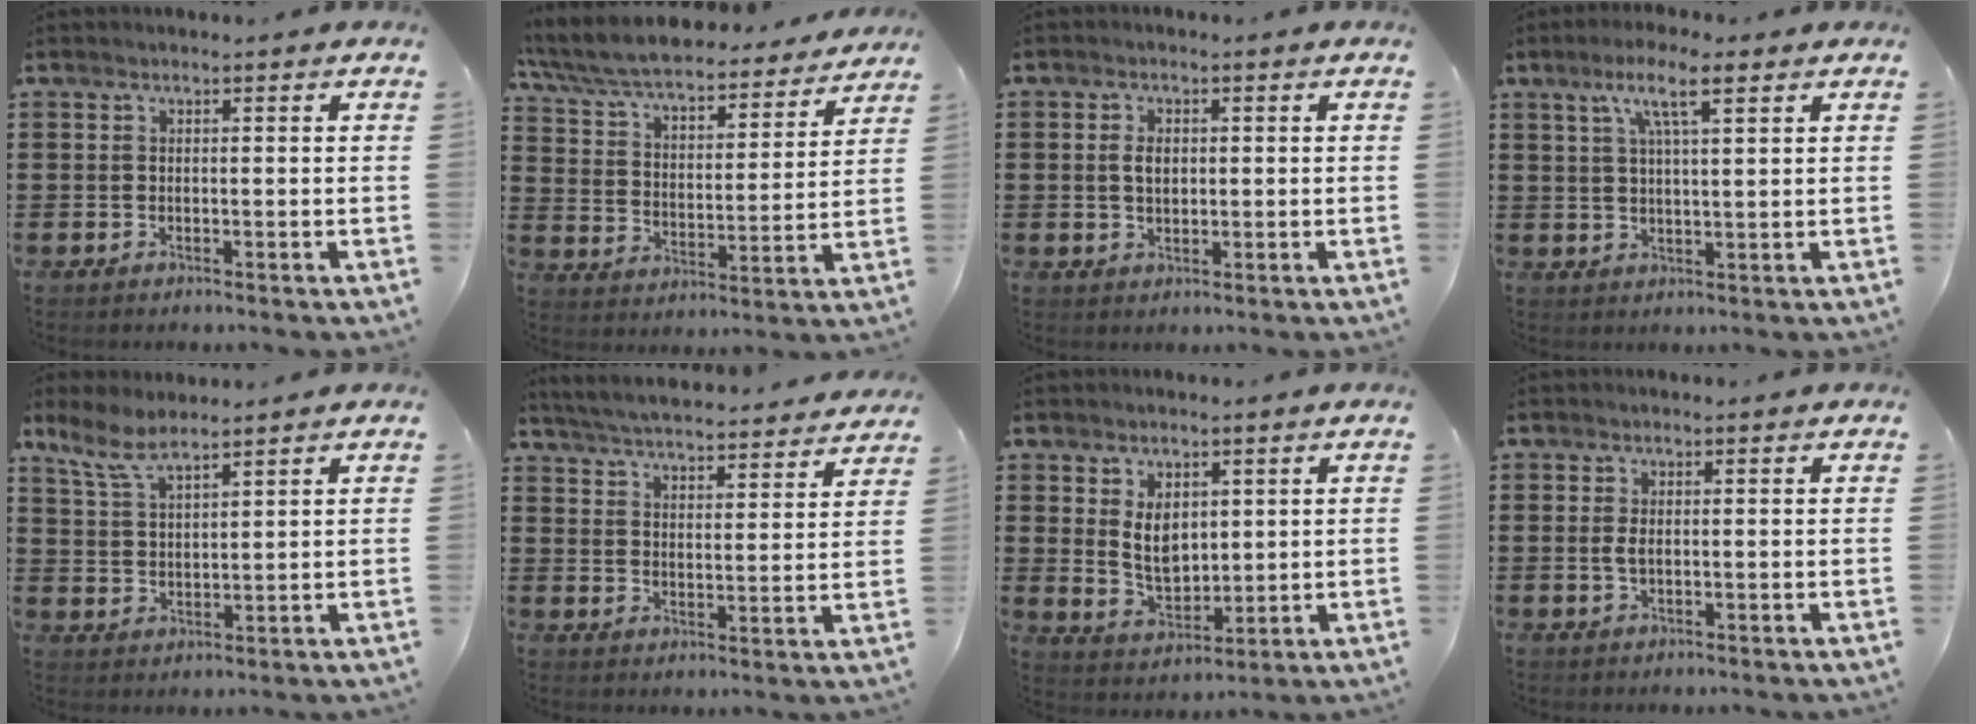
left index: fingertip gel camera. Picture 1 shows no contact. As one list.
[{"total": 7.2, "force": [6.8, 0.8, 2.3], "torque": [-0.076, -0.048, 0.115]}, {"total": 2.5, "force": [0.4, 1.6, 2.0], "torque": [-0.042, 0.008, 0.005]}, {"total": 7.0, "force": [3.8, 1.3, 5.7], "torque": [-0.114, 0.005, 0.062]}, {"total": 5.8, "force": [4.7, 1.3, 3.1], "torque": [-0.075, -0.009, 0.087]}, {"total": 4.8, "force": [4.8, -0.5, 0.7], "torque": [-0.037, -0.038, 0.079]}, {"total": 5.5, "force": [1.9, 3.8, 3.6], "torque": [-0.064, 0.001, 0.034]}, {"total": 1.6, "force": [0.1, 0.6, 1.5], "torque": [-0.037, -0.001, -0.001]}]